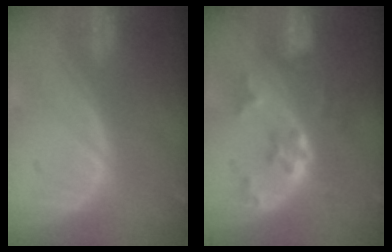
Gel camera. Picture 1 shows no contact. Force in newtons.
{"total": 5.8, "press": 5.2, "slide": 2.5}